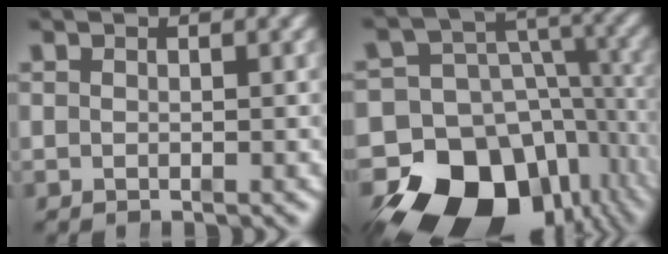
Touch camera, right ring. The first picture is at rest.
{"total": 20.7, "force": [-9.4, 14.9, 11.0], "torque": [-0.193, -0.089, -0.128]}